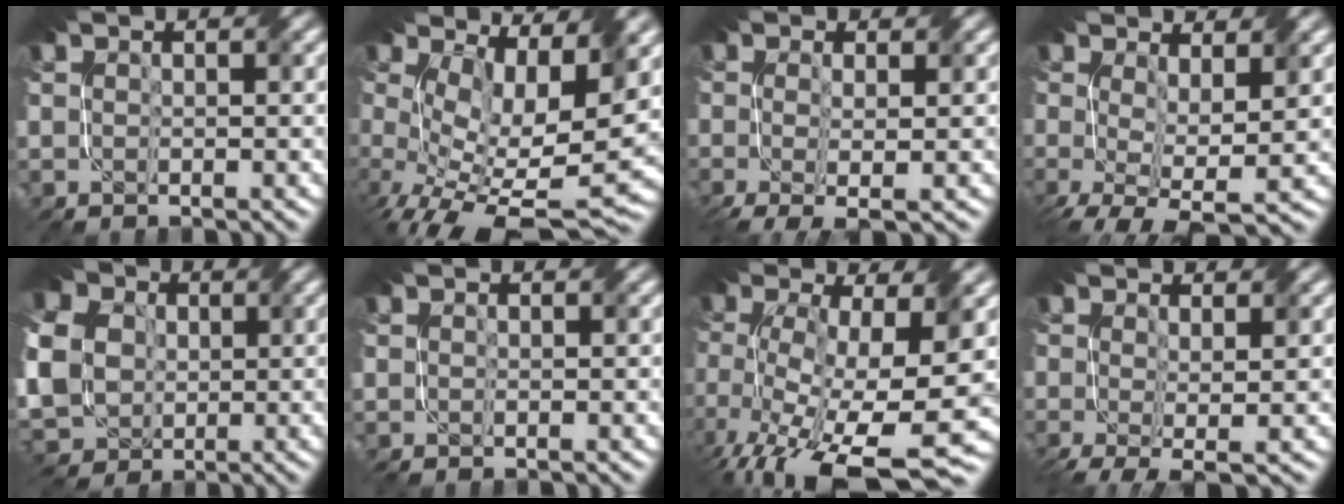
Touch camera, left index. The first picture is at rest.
{"total": 11.1, "force": [0.9, 4.7, 10.1], "torque": [-0.171, -0.030, 0.031]}
{"total": 3.8, "force": [-0.9, 1.1, 3.5], "torque": [-0.059, -0.009, -0.013]}
{"total": 6.4, "force": [-0.5, 2.6, 5.9], "torque": [-0.119, -0.019, -0.003]}
{"total": 11.3, "force": [1.7, 9.0, 6.5], "torque": [-0.159, 0.007, 0.021]}
{"total": 0.0}
{"total": 14.3, "force": [-5.3, 5.6, 12.0], "torque": [-0.232, -0.037, -0.072]}
{"total": 4.2, "force": [-0.6, 1.3, 3.9], "torque": [-0.062, -0.007, -0.012]}